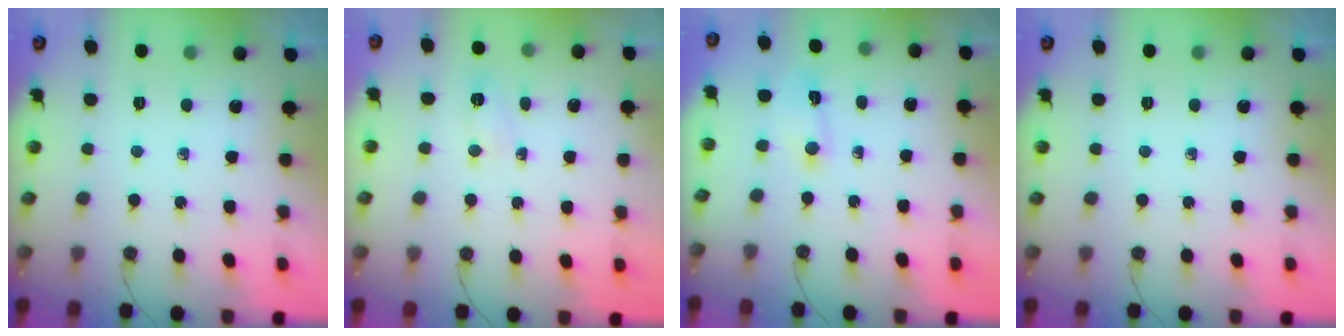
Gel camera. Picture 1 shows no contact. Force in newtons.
{"total": 3.4, "press": 3.2, "slide": 1.1}
{"total": 2.7, "press": 2.7, "slide": 0.3}
{"total": 0.0}